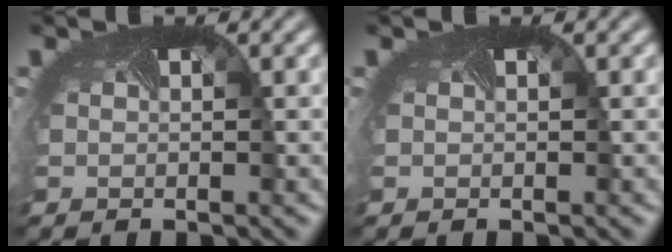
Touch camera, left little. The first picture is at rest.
{"total": 0.0}